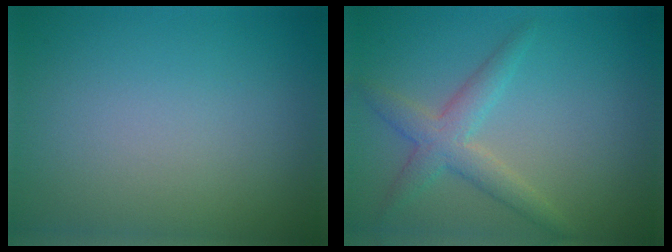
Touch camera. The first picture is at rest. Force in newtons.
{"total": 3.1, "press": 3.1, "slide": 0.0}